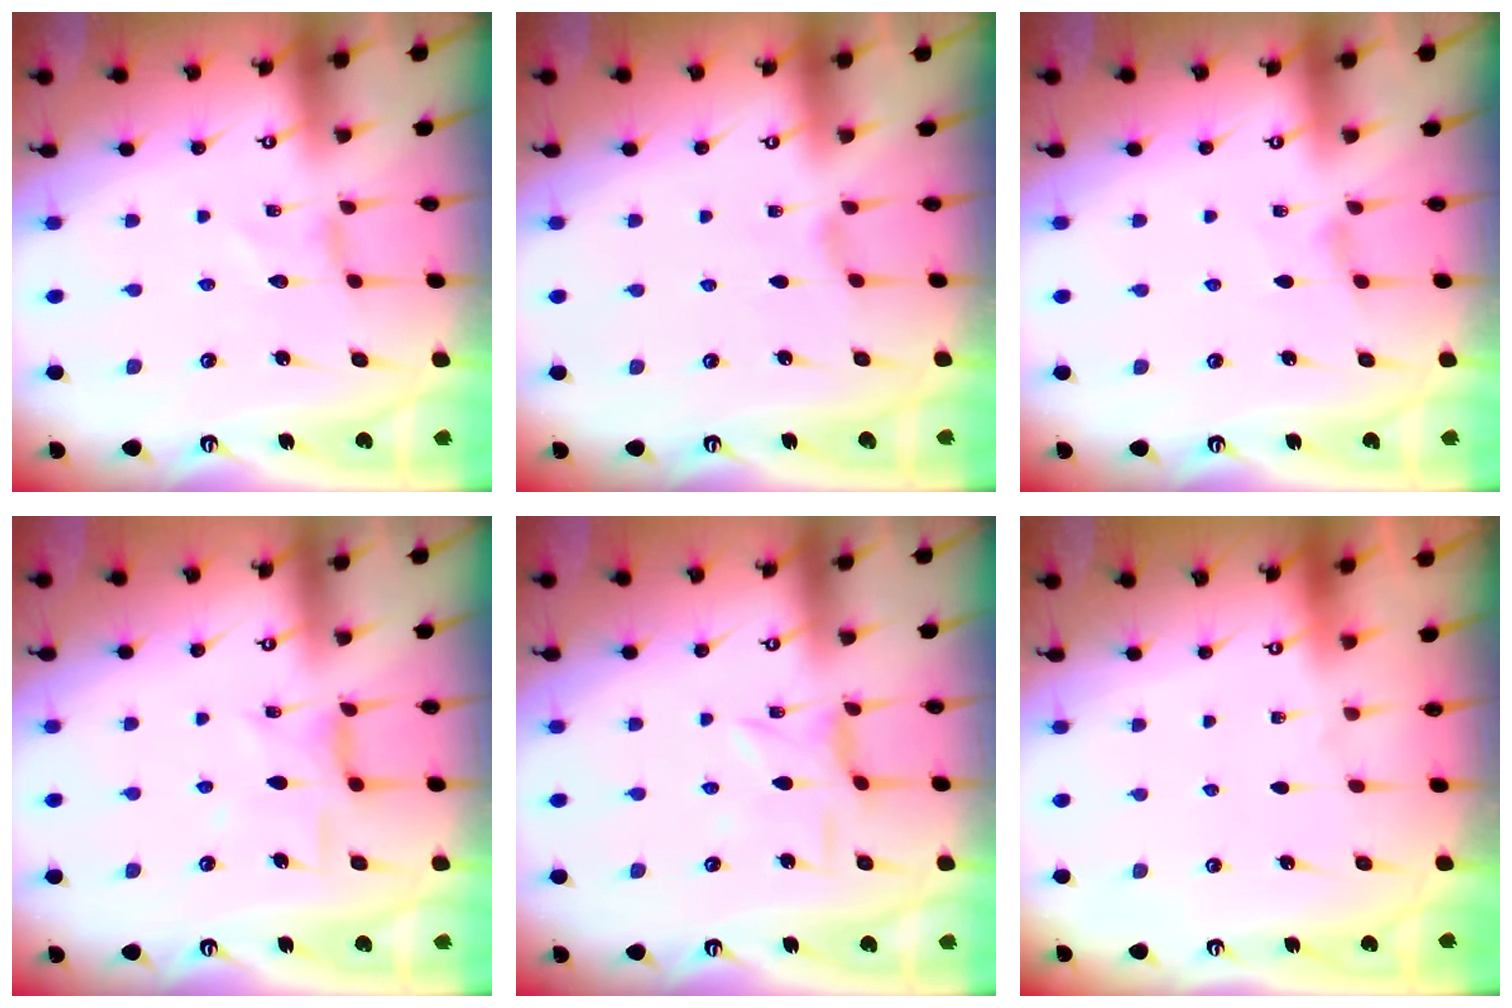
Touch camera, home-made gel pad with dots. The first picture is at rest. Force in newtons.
{"total": 0.0}
{"total": 1.9, "press": 1.9, "slide": 0.4}
{"total": 7.9, "press": 7.8, "slide": 0.7}
{"total": 1.4, "press": 1.3, "slide": 0.4}
{"total": 0.0}